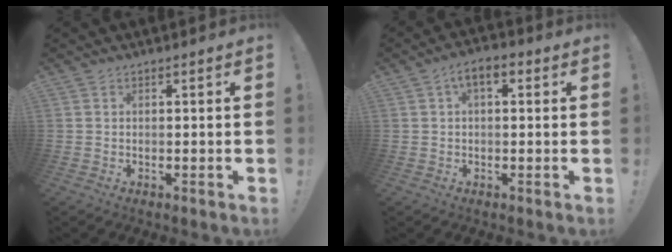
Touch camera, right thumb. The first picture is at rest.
{"total": 5.3, "force": [1.4, 2.8, 4.3], "torque": [-0.056, 0.002, 0.021]}